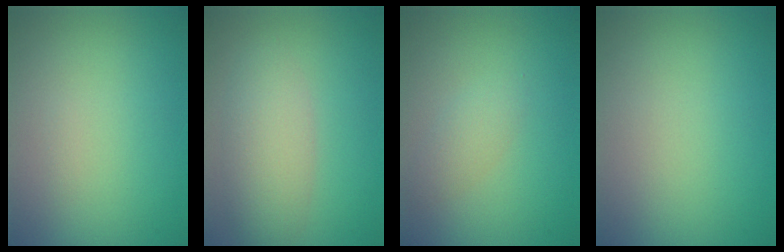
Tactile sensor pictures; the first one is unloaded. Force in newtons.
{"total": 3.7, "press": 3.7, "slide": 0.1}
{"total": 1.4, "press": 1.4, "slide": 0.0}
{"total": 0.0}